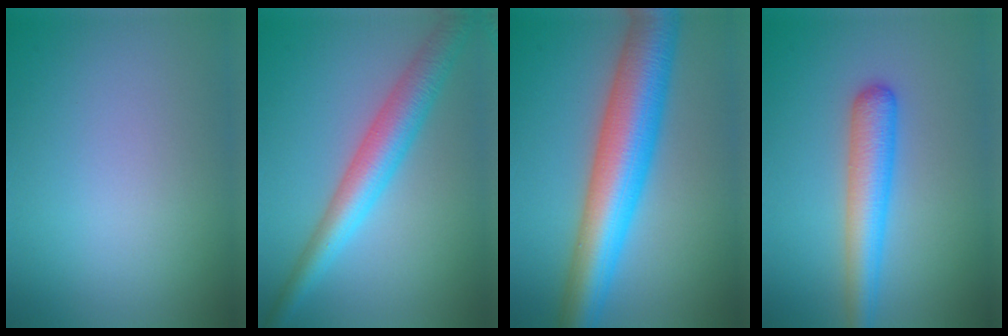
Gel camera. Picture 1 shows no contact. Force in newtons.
{"total": 5.9, "press": 5.9, "slide": 0.1}
{"total": 10.5, "press": 10.5, "slide": 0.2}
{"total": 4.6, "press": 4.6, "slide": 0.2}